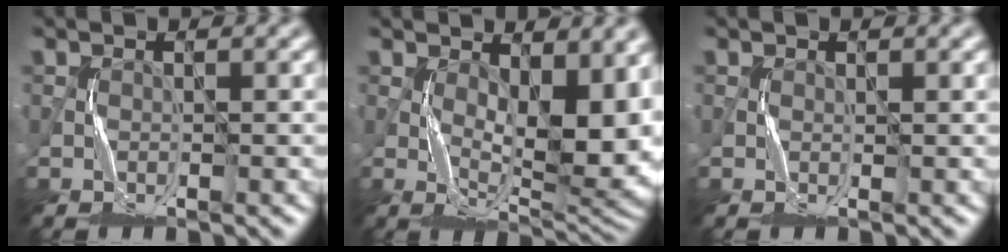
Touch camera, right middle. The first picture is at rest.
{"total": 10.7, "force": [1.5, 4.4, 9.7], "torque": [-0.144, -0.007, 0.027]}
{"total": 0.0}